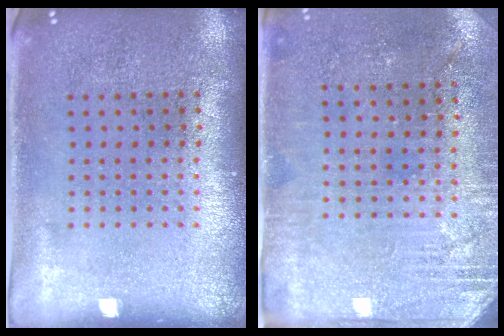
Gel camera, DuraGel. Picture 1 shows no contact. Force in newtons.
{"total": 2.9, "press": 2.7, "slide": 1.1}